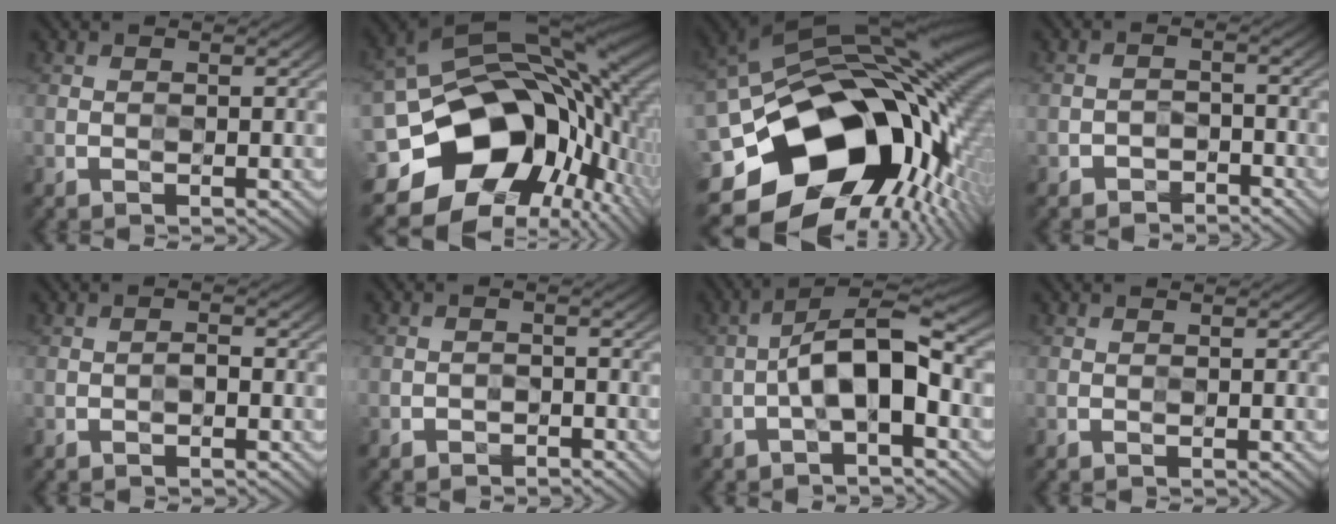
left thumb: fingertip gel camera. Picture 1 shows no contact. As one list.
[{"total": 19.0, "force": [-4.1, 13.6, 12.7], "torque": [-0.215, -0.038, -0.048]}, {"total": 21.1, "force": [-4.2, 14.4, 14.8], "torque": [-0.281, -0.039, -0.058]}, {"total": 2.3, "force": [-1.9, 1.3, -0.2], "torque": [0.014, 0.008, -0.039]}, {"total": 0.9, "force": [-0.4, 0.5, 0.6], "torque": [-0.006, 0.007, -0.008]}, {"total": 1.6, "force": [-1.2, 0.9, -0.5], "torque": [0.019, 0.004, -0.027]}, {"total": 8.4, "force": [-1.9, 3.2, 7.6], "torque": [-0.129, 0.026, -0.041]}, {"total": 0.0}]